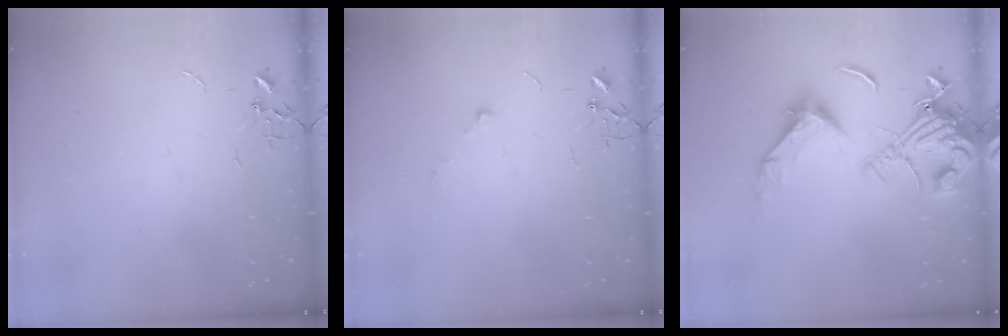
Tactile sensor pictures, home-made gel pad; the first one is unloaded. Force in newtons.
{"total": 4.2, "press": 4.2, "slide": 0.5}
{"total": 19.8, "press": 19.7, "slide": 2.1}